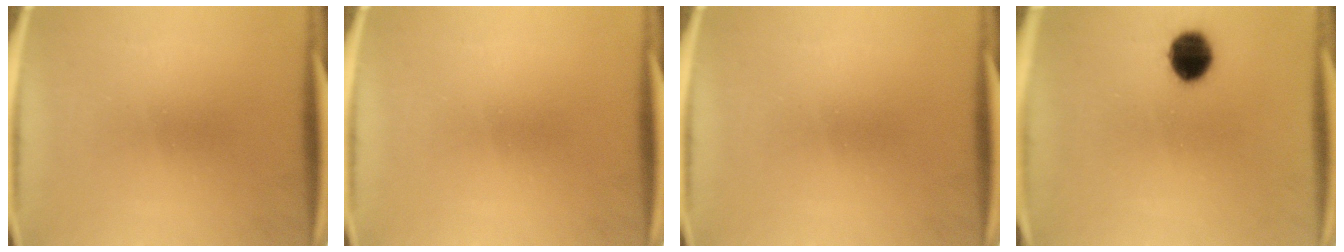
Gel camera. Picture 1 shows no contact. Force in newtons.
{"total": 0.0}
{"total": 0.0}
{"total": 8.3}